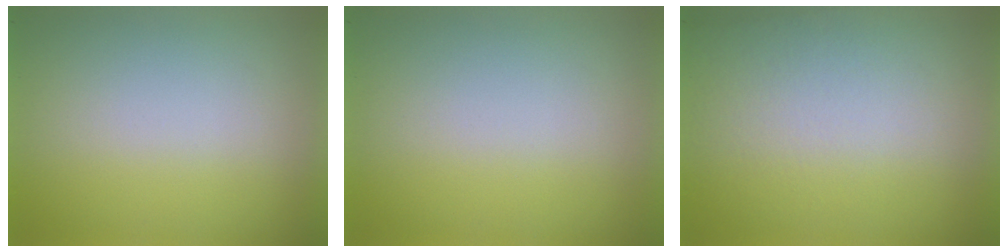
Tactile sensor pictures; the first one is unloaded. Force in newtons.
{"total": 1.4}
{"total": 2.2}